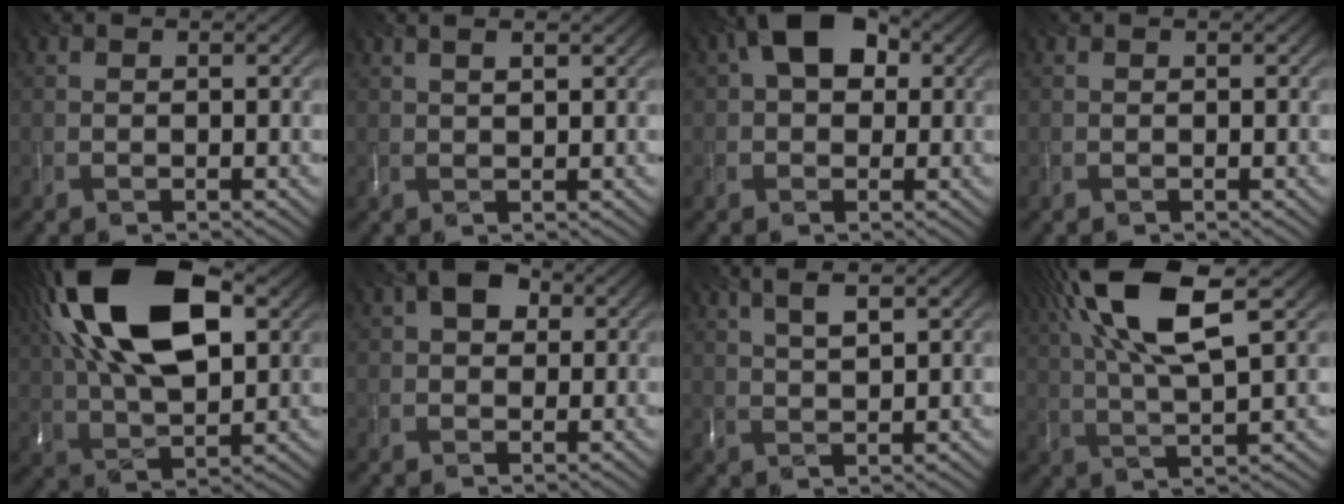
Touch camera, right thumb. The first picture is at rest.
{"total": 1.7, "force": [1.3, -0.2, 1.1], "torque": [-0.021, 0.002, 0.026]}
{"total": 7.4, "force": [2.1, 4.8, 5.2], "torque": [-0.093, 0.018, 0.023]}
{"total": 0.0}
{"total": 19.4, "force": [7.6, 9.5, 15.2], "torque": [-0.300, 0.054, 0.102]}
{"total": 3.6, "force": [1.0, 2.7, 2.2], "torque": [-0.035, 0.016, -0.004]}
{"total": 3.5, "force": [2.4, 0.2, 2.5], "torque": [-0.066, 0.007, 0.047]}
{"total": 13.7, "force": [6.4, 3.5, 11.6], "torque": [-0.252, 0.022, 0.116]}